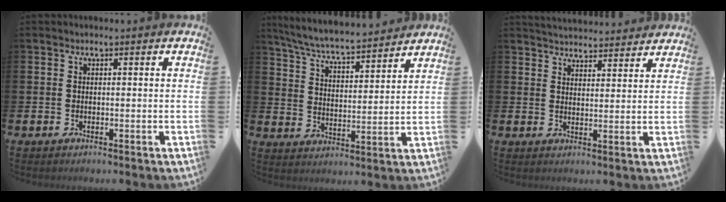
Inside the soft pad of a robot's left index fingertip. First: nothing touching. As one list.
[{"total": 6.7, "force": [6.4, 0.6, 1.8], "torque": [-0.067, -0.047, 0.112]}, {"total": 4.3, "force": [4.2, 0.4, -0.1], "torque": [-0.008, -0.025, 0.077]}]